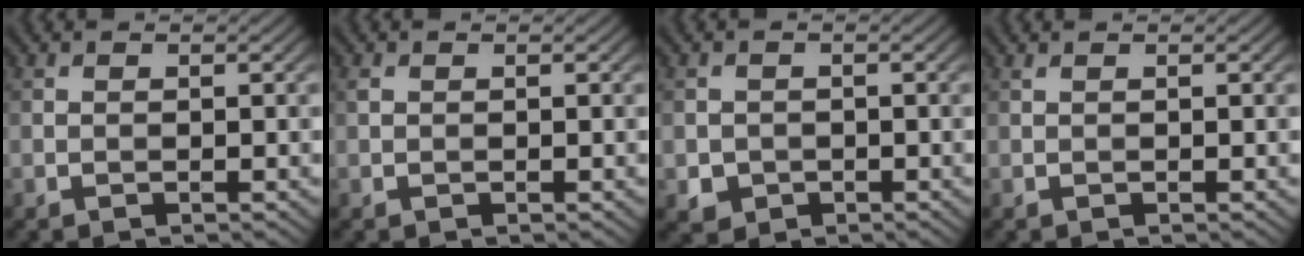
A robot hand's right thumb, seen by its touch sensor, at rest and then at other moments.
{"total": 0.5, "force": [0.2, 0.4, 0.3], "torque": [-0.006, 0.002, 0.001]}
{"total": 2.4, "force": [-0.7, 2.2, 0.6], "torque": [-0.015, -0.009, -0.014]}
{"total": 0.0}